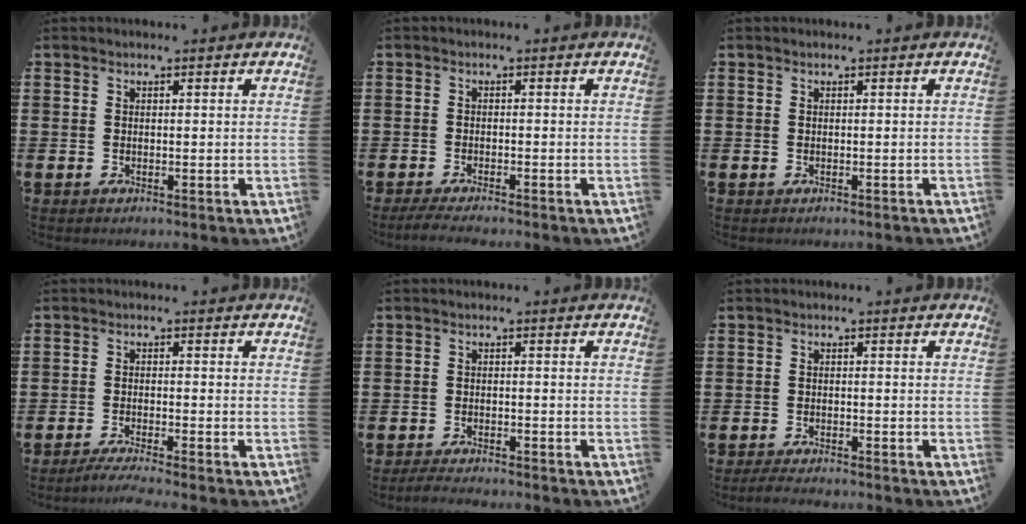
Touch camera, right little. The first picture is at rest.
{"total": 1.7, "force": [-1.4, 0.1, 0.9], "torque": [-0.016, 0.001, -0.027]}
{"total": 0.0}
{"total": 2.2, "force": [-1.8, -0.1, 1.2], "torque": [-0.018, 0.000, -0.034]}
{"total": 1.8, "force": [-1.7, 0.1, 0.3], "torque": [-0.008, 0.005, -0.035]}
{"total": 1.5, "force": [-1.5, 0.0, 0.4], "torque": [-0.009, 0.003, -0.029]}